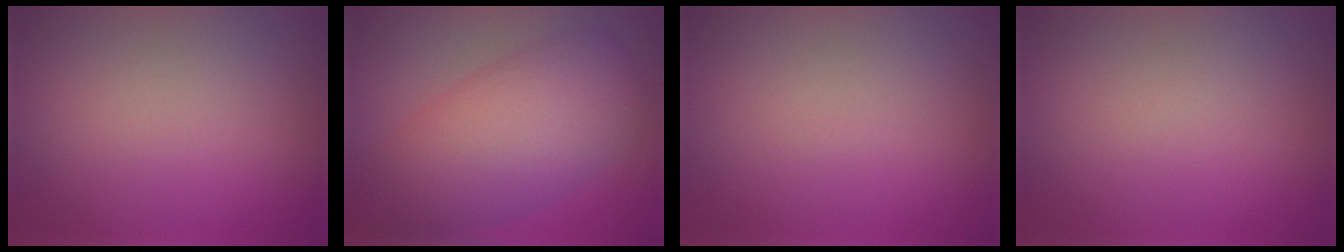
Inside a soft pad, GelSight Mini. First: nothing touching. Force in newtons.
{"total": 8.9, "press": 8.9, "slide": 0.0}
{"total": 0.0}
{"total": 0.0}